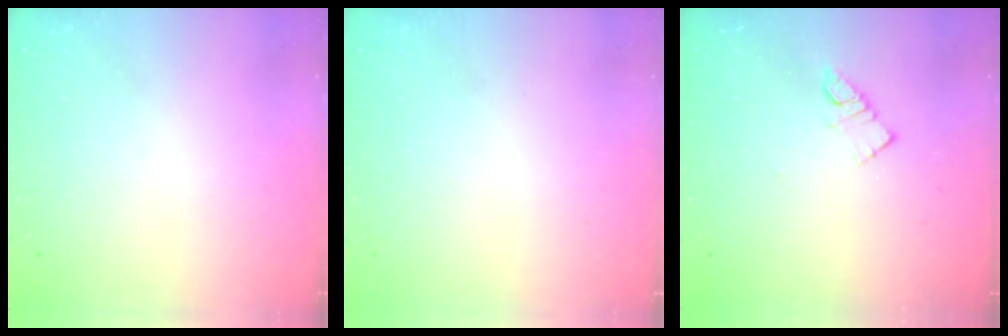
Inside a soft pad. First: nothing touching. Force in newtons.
{"total": 1.5, "press": 1.5, "slide": 0.1}
{"total": 4.9, "press": 4.9, "slide": 0.2}